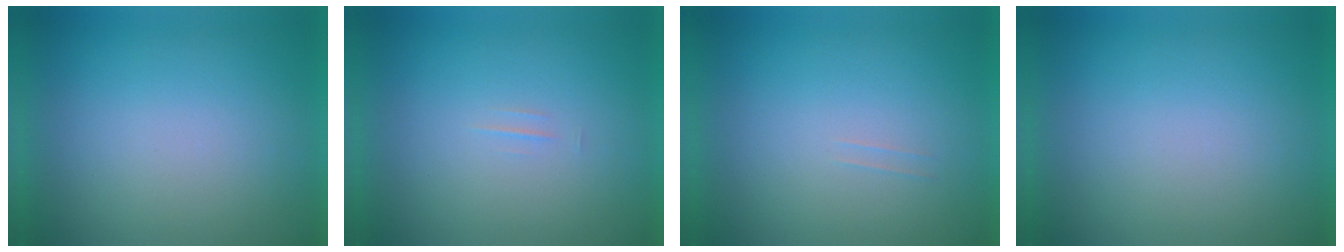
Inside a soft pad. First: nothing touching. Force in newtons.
{"total": 1.3}
{"total": 1.0}
{"total": 0.0}